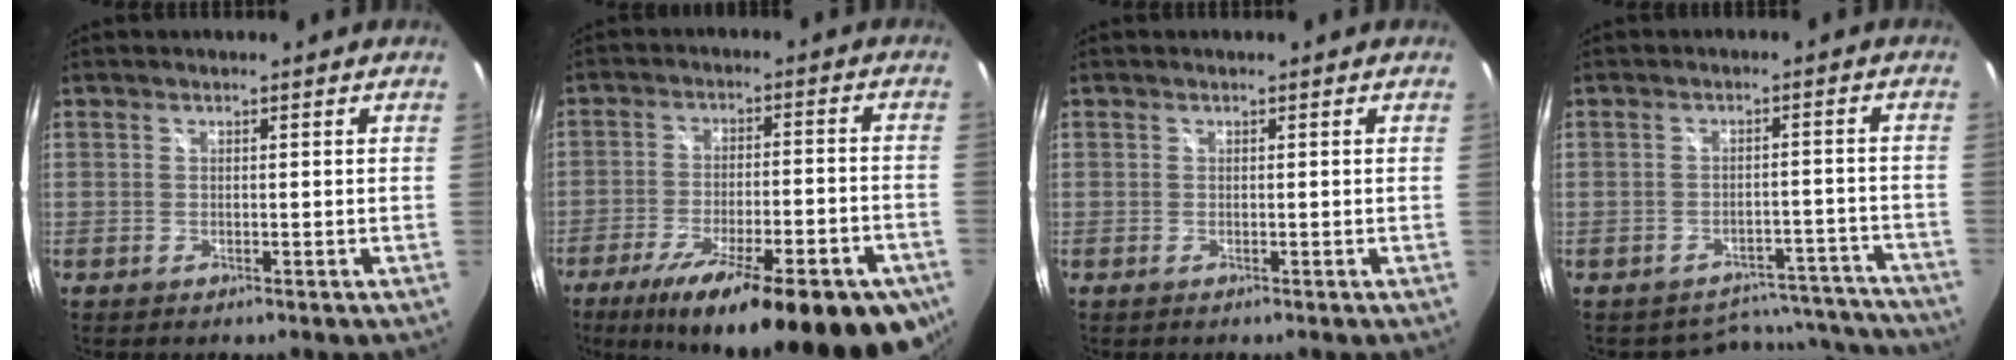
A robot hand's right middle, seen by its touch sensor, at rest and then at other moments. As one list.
[{"total": 25.6, "force": [-17.2, 6.1, 17.9], "torque": [-0.286, -0.049, -0.240]}, {"total": 0.0}, {"total": 9.6, "force": [-8.8, 3.8, 0.2], "torque": [0.008, 0.034, -0.091]}]